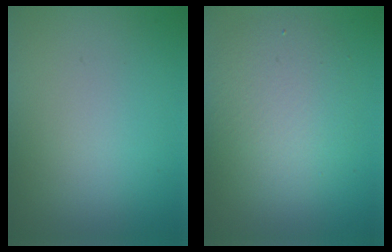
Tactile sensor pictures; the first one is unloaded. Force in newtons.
{"total": 4.6, "press": 4.6, "slide": 0.3}